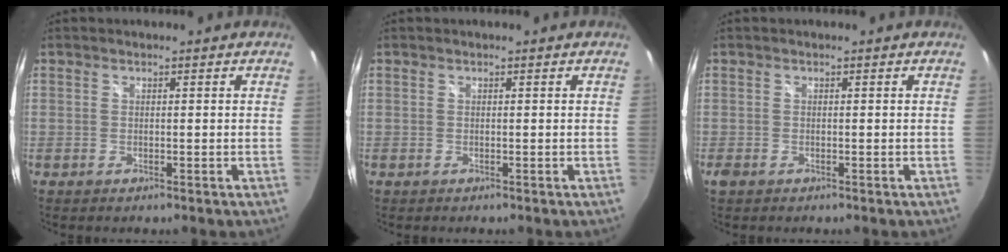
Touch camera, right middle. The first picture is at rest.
{"total": 0.0}
{"total": 1.5, "force": [-0.9, 1.0, 0.7], "torque": [-0.015, -0.004, -0.017]}